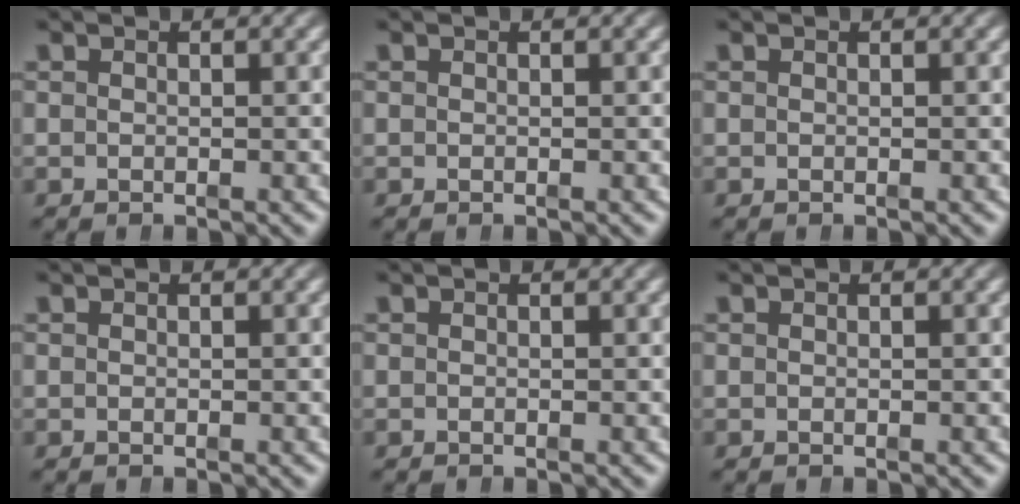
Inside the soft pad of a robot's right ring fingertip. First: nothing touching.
{"total": 0.0}
{"total": 0.0}
{"total": 0.0}
{"total": 0.0}
{"total": 0.0}